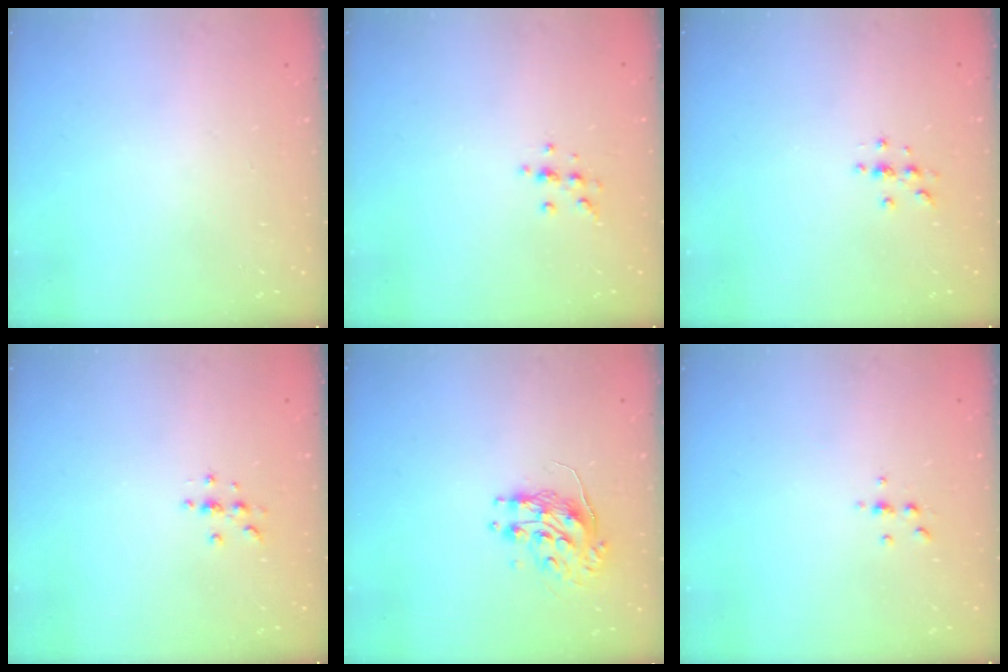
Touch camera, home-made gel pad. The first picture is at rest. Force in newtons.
{"total": 5.0, "press": 5.0, "slide": 0.6}
{"total": 2.7, "press": 2.7, "slide": 0.3}
{"total": 2.7, "press": 2.7, "slide": 0.3}
{"total": 9.2, "press": 9.2, "slide": 0.6}
{"total": 3.6, "press": 3.5, "slide": 0.5}